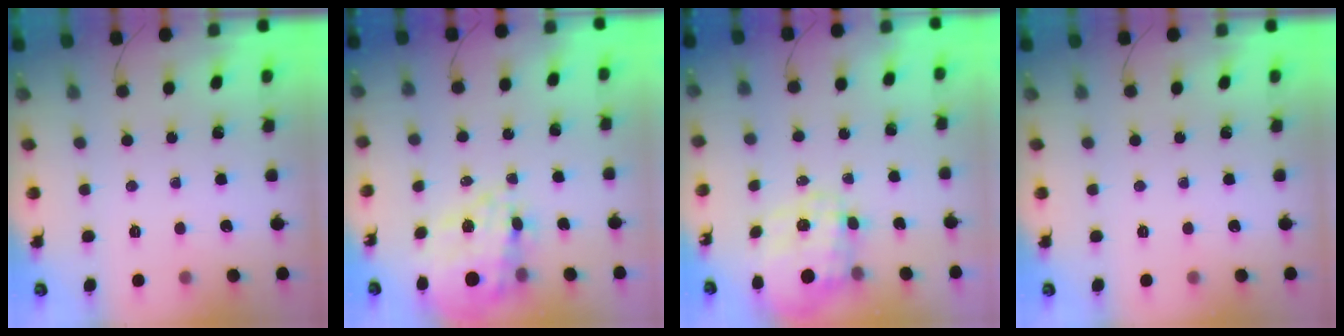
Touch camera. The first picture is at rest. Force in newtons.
{"total": 17.2, "press": 16.8, "slide": 3.7}
{"total": 10.0, "press": 10.0, "slide": 1.3}
{"total": 0.0}